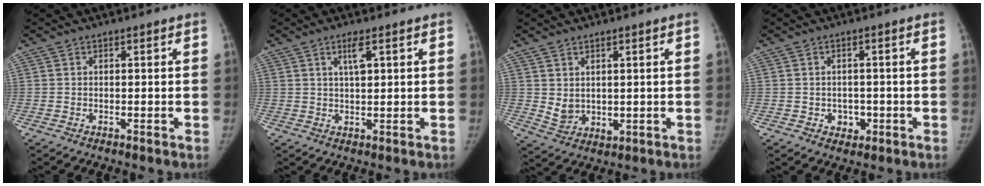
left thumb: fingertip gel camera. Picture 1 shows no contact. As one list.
[{"total": 3.6, "force": [1.6, 1.0, 3.1], "torque": [-0.055, -0.004, 0.031]}, {"total": 4.4, "force": [1.5, 3.0, 2.9], "torque": [-0.037, -0.021, 0.040]}, {"total": 3.2, "force": [-0.9, 2.8, 1.4], "torque": [-0.002, 0.005, -0.006]}]